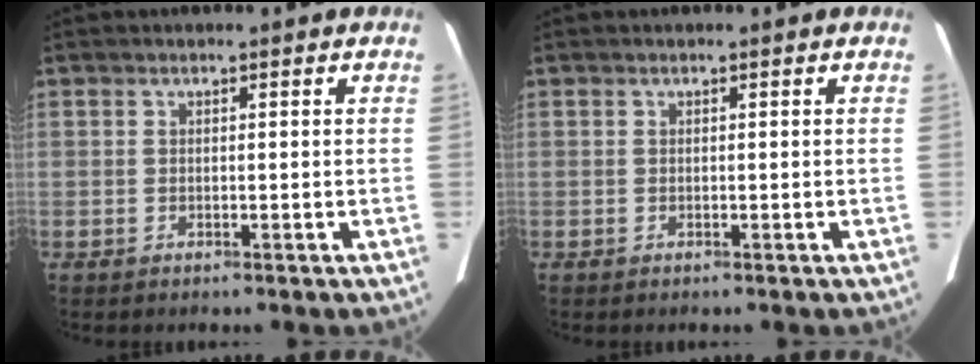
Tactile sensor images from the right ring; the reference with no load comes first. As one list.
[{"total": 0.0}]